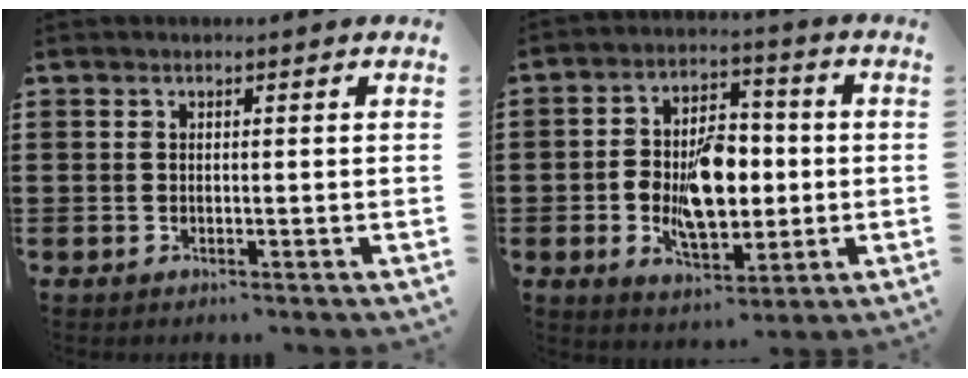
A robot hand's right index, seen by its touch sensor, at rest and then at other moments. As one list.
[{"total": 10.0, "force": [-0.8, 5.9, 8.1], "torque": [-0.150, 0.009, -0.019]}]